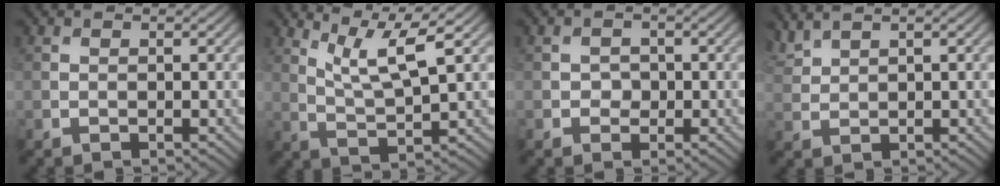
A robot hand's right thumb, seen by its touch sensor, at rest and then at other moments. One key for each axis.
{"total": 7.0, "fx": 4.1, "fy": 1.1, "fz": 5.6, "tx": -0.114, "ty": -0.001, "tz": 0.086}
{"total": 1.5, "fx": -0.3, "fy": 1.4, "fz": 0.5, "tx": -0.006, "ty": -0.004, "tz": -0.009}
{"total": 2.6, "fx": 2.3, "fy": 0.3, "fz": 1.0, "tx": -0.028, "ty": 0.010, "tz": 0.056}